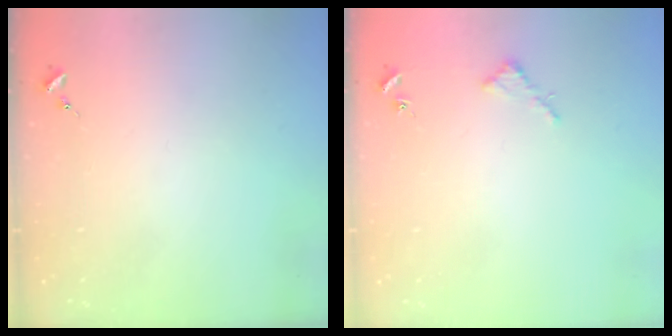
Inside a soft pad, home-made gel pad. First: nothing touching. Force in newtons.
{"total": 2.6, "press": 2.6, "slide": 0.2}